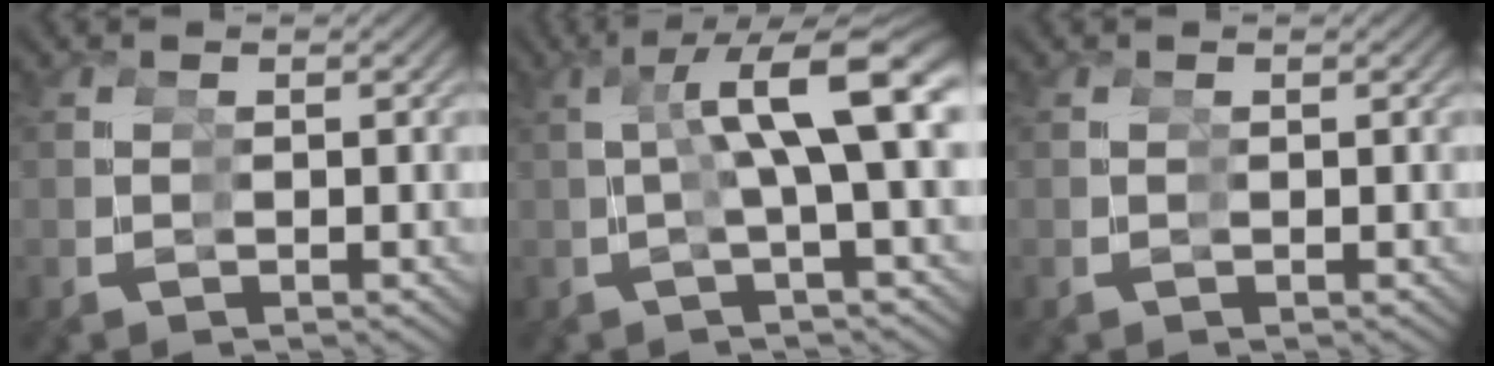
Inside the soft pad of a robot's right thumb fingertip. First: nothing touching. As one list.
[{"total": 10.8, "force": [1.3, 3.3, 10.2], "torque": [-0.133, 0.026, 0.003]}, {"total": 0.0}]